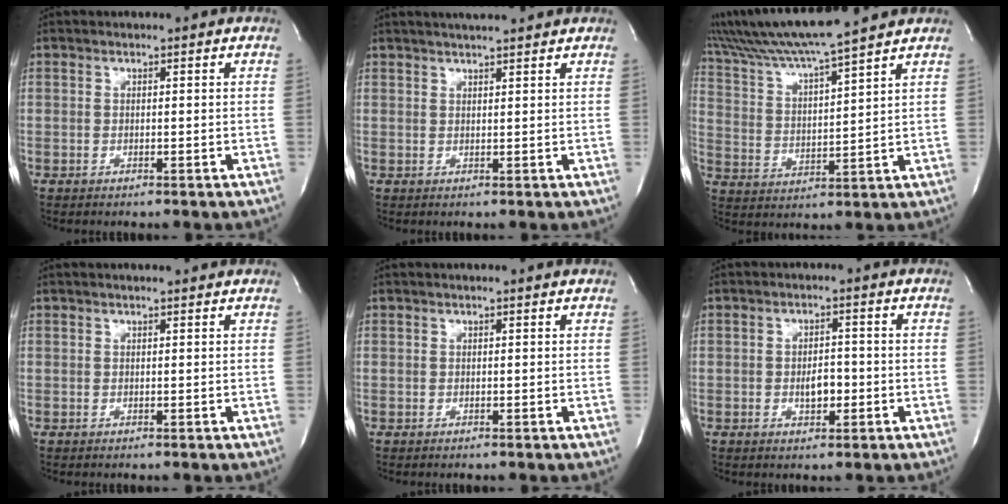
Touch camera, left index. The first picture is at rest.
{"total": 6.3, "force": [5.4, 0.5, 3.1], "torque": [-0.053, 0.022, 0.077]}
{"total": 14.6, "force": [12.9, -0.7, 6.9], "torque": [-0.144, 0.012, 0.223]}
{"total": 1.7, "force": [1.5, 0.2, 0.8], "torque": [-0.014, 0.010, 0.019]}
{"total": 0.9, "force": [0.8, -0.1, 0.3], "torque": [-0.009, 0.007, 0.012]}
{"total": 3.2, "force": [-0.9, 1.6, 2.6], "torque": [-0.043, 0.000, -0.011]}